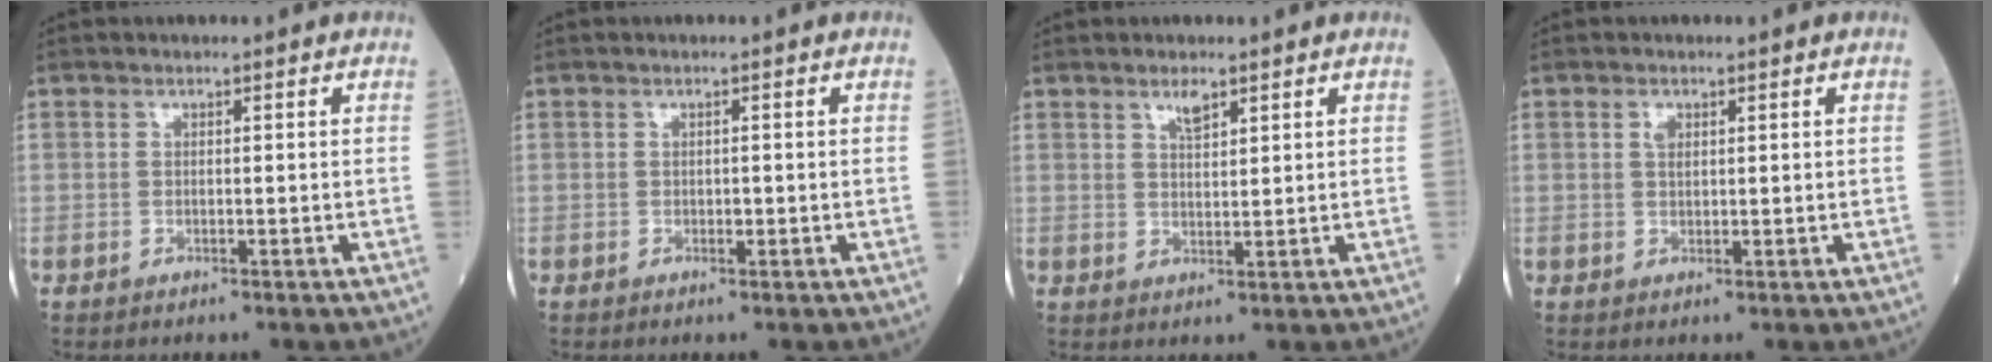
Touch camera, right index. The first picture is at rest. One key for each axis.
{"total": 0.6, "fx": -0.1, "fy": 0.3, "fz": 0.5, "tx": -0.008, "ty": 0.001, "tz": -0.002}
{"total": 2.4, "fx": 1.7, "fy": 0.7, "fz": 1.6, "tx": -0.031, "ty": -0.001, "tz": 0.033}
{"total": 1.3, "fx": 0.6, "fy": 0.7, "fz": 1.0, "tx": -0.017, "ty": 0.001, "tz": 0.011}